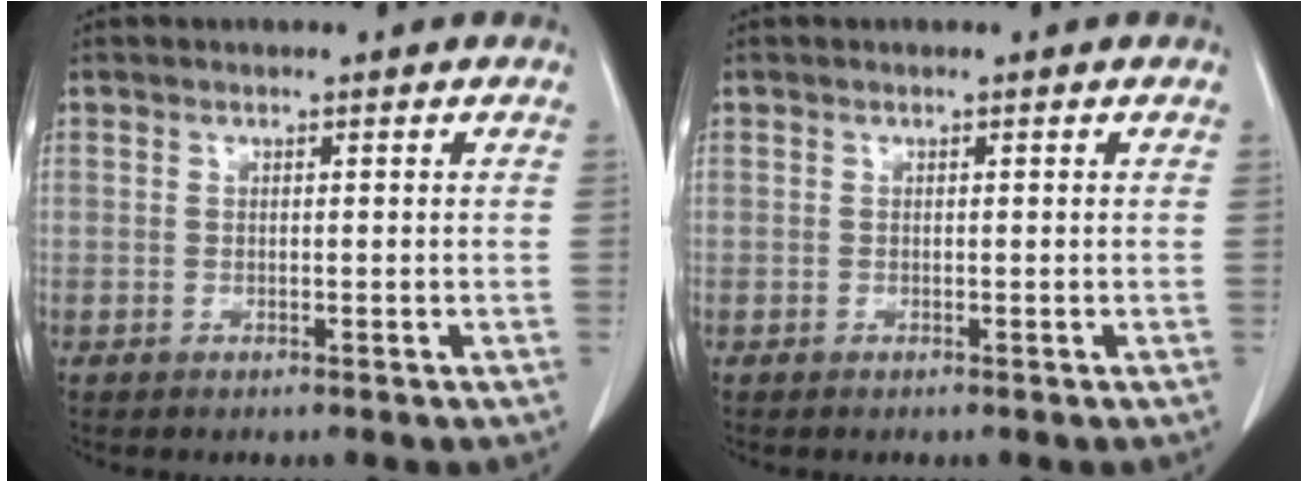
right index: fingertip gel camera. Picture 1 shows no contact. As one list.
[{"total": 0.0}]